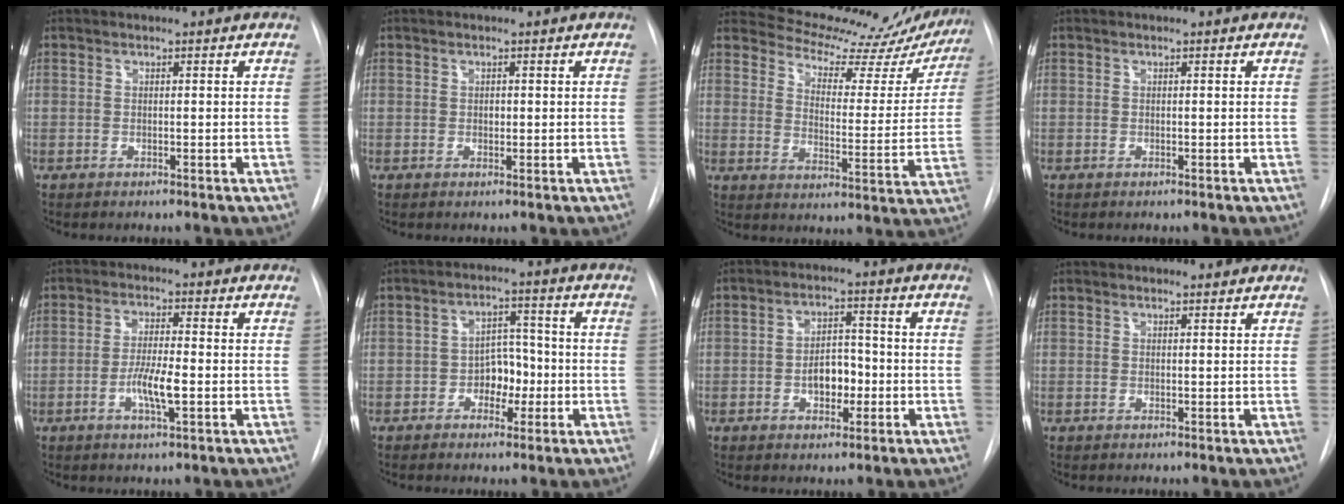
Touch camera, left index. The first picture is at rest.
{"total": 0.6, "force": [0.1, 0.5, 0.4], "torque": [-0.005, 0.001, 0.002]}
{"total": 20.2, "force": [19.2, 4.8, 4.3], "torque": [-0.047, -0.059, 0.232]}
{"total": 0.0}
{"total": 5.3, "force": [-1.5, 0.7, 5.0], "torque": [-0.098, -0.004, -0.028]}
{"total": 5.2, "force": [-1.6, 3.4, 3.6], "torque": [-0.050, 0.016, -0.026]}
{"total": 5.2, "force": [-1.3, 3.1, 4.0], "torque": [-0.062, 0.013, -0.019]}
{"total": 2.5, "force": [2.3, 0.6, 0.6], "torque": [-0.010, 0.016, 0.027]}